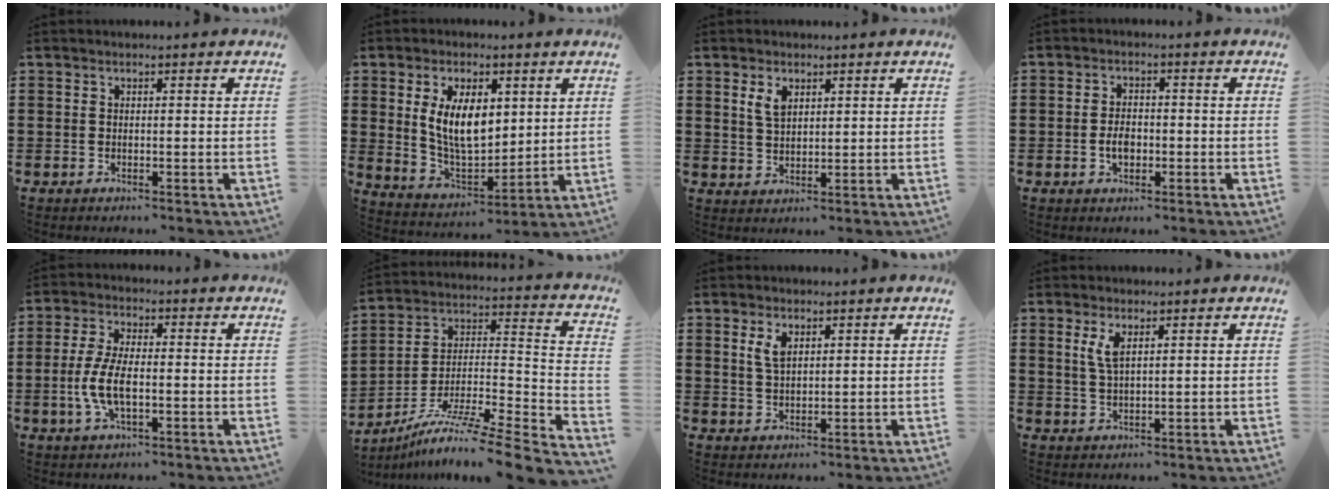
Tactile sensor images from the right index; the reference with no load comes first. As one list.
[{"total": 9.2, "force": [2.1, 5.0, 7.4], "torque": [-0.144, 0.004, 0.036]}, {"total": 3.1, "force": [1.7, 1.6, 2.0], "torque": [-0.046, 0.006, 0.031]}, {"total": 3.0, "force": [-0.8, 1.9, 2.2], "torque": [-0.044, 0.002, -0.015]}, {"total": 6.5, "force": [-1.3, 2.6, 5.8], "torque": [-0.130, -0.004, -0.030]}, {"total": 7.9, "force": [-5.9, 0.3, 5.3], "torque": [-0.093, -0.014, -0.120]}, {"total": 3.1, "force": [1.7, 1.4, 2.3], "torque": [-0.050, 0.005, 0.029]}, {"total": 3.5, "force": [1.7, 1.2, 2.8], "torque": [-0.060, 0.005, 0.030]}]